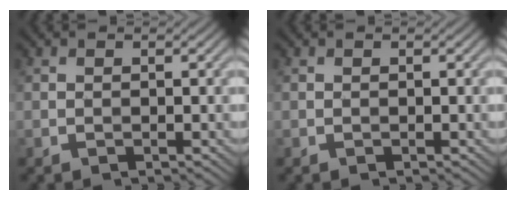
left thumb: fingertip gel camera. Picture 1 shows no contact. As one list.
[{"total": 0.0}]